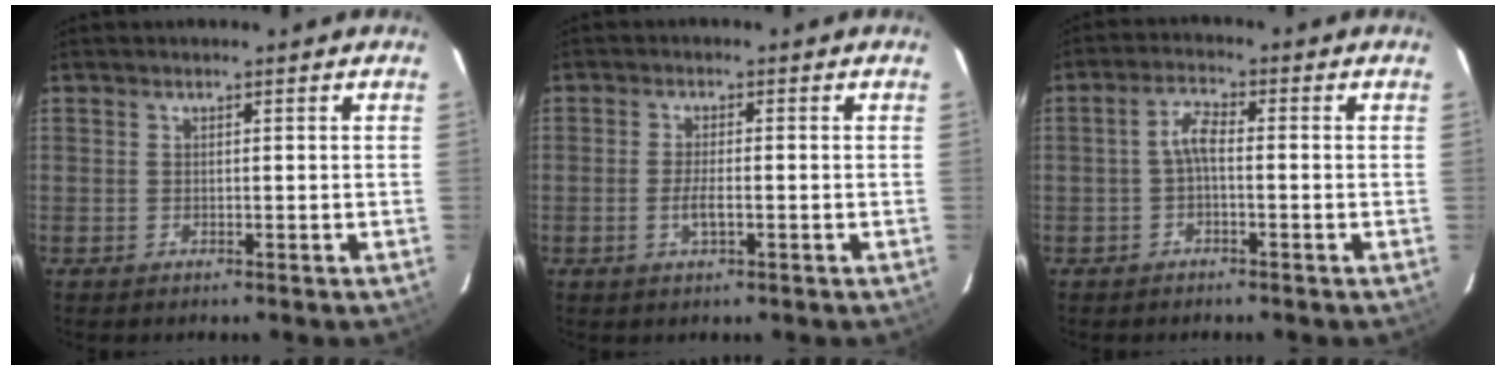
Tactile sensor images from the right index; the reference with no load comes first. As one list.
[{"total": 3.0, "force": [-1.0, 0.7, 2.7], "torque": [-0.055, -0.005, -0.019]}, {"total": 3.2, "force": [-0.9, 1.0, 2.9], "torque": [-0.064, 0.013, -0.020]}]